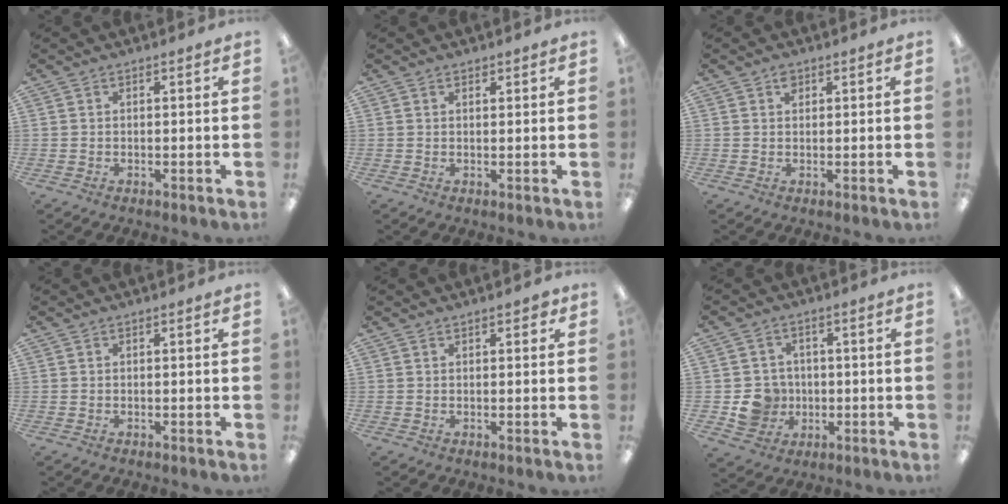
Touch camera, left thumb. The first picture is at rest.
{"total": 0.9, "force": [0.7, 0.5, 0.2], "torque": [-0.004, 0.000, 0.014]}
{"total": 1.7, "force": [1.1, 1.1, 0.7], "torque": [-0.008, -0.002, 0.018]}
{"total": 0.0}
{"total": 1.4, "force": [0.8, 0.7, 0.9], "torque": [-0.010, 0.000, 0.012]}
{"total": 7.6, "force": [-1.1, 7.2, 1.9], "torque": [-0.042, 0.012, -0.011]}